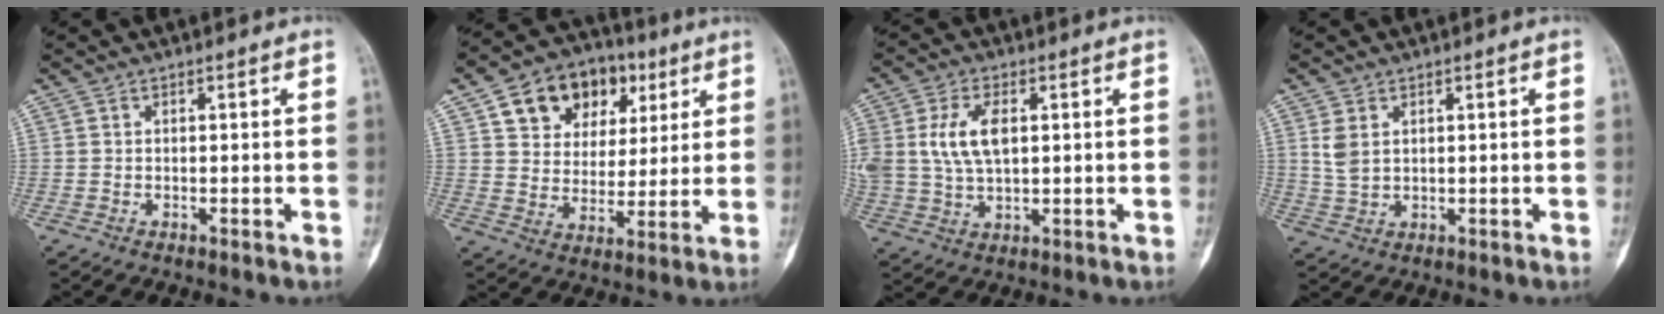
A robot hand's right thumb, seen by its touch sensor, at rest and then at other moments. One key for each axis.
{"total": 16.0, "fx": 7.2, "fy": 11.7, "fz": 8.2, "tx": -0.084, "ty": -0.005, "tz": 0.118}
{"total": 10.0, "fx": 1.9, "fy": 5.7, "fz": 8.0, "tx": -0.166, "ty": 0.004, "tz": 0.042}
{"total": 3.8, "fx": 1.4, "fy": 2.6, "fz": 2.5, "tx": -0.046, "ty": -0.003, "tz": 0.036}